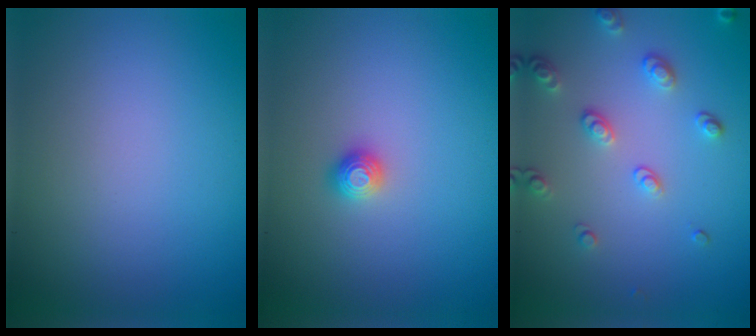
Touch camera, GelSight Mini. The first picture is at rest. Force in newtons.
{"total": 1.1, "press": 1.1, "slide": 0.3}
{"total": 2.6, "press": 2.6, "slide": 0.6}